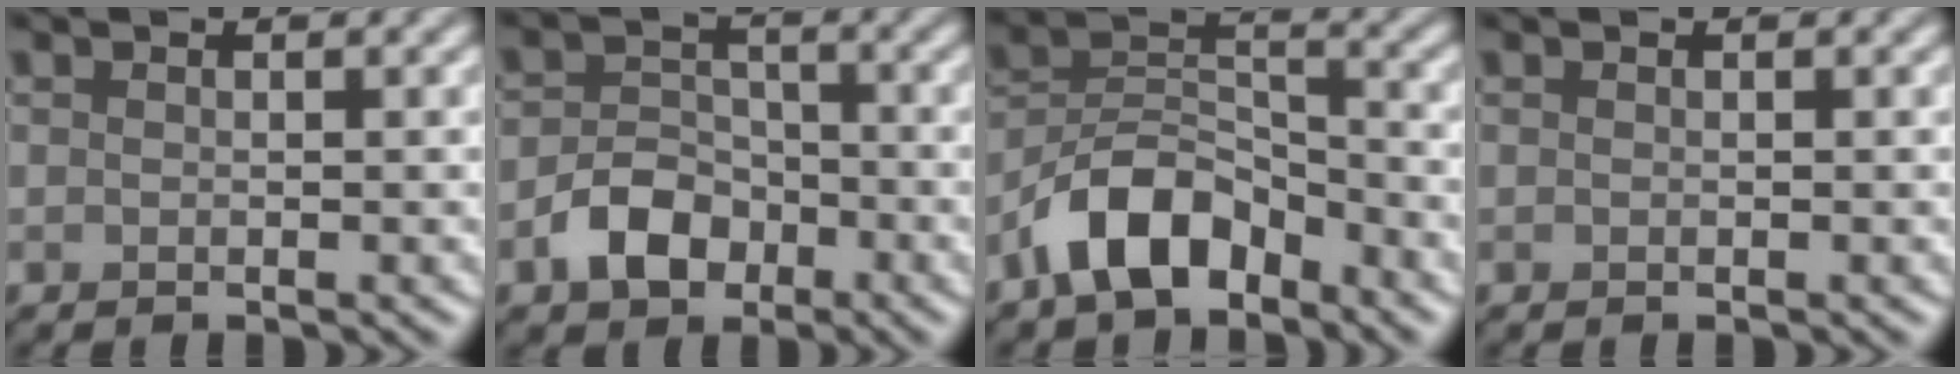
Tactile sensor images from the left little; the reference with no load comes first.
{"total": 4.0, "force": [-2.1, 2.8, 1.9], "torque": [-0.031, 0.003, -0.044]}
{"total": 6.4, "force": [-4.3, 3.1, 3.6], "torque": [-0.059, 0.010, -0.091]}
{"total": 0.0}